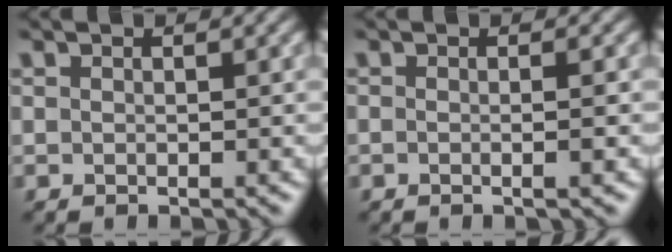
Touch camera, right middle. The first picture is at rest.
{"total": 2.3, "force": [0.0, 1.0, 2.1], "torque": [0.001, 0.000, -0.020]}